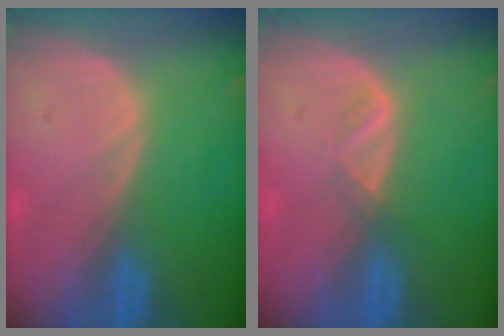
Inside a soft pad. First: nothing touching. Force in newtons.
{"total": 1.6, "press": 1.5, "slide": 0.7}